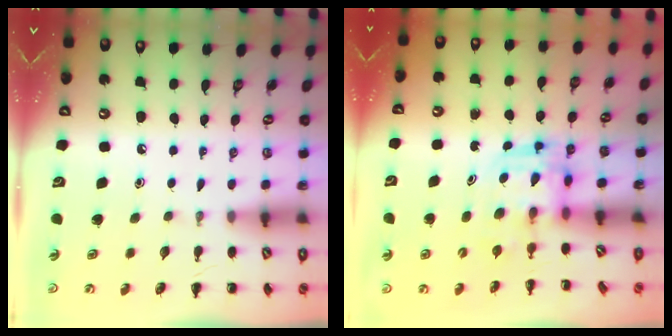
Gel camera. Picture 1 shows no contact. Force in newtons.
{"total": 3.2, "press": 3.2, "slide": 0.3}